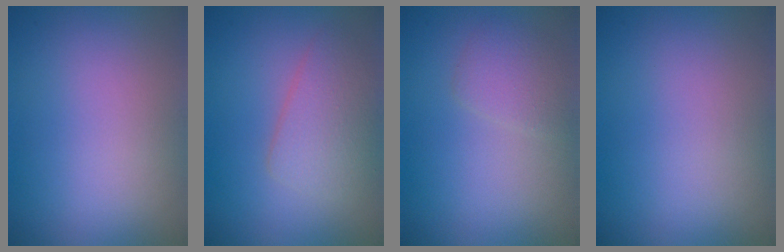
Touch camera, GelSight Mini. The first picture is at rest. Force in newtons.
{"total": 3.3, "press": 3.3, "slide": 0.1}
{"total": 1.9, "press": 1.9, "slide": 0.0}
{"total": 0.0}